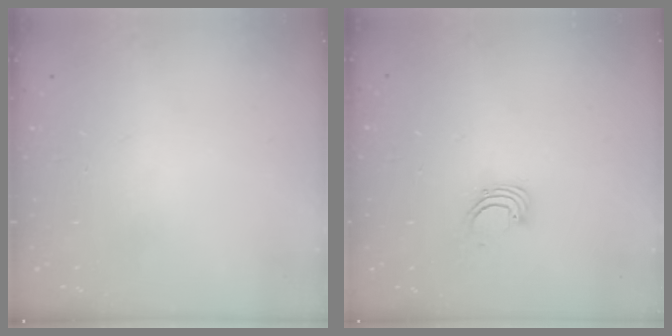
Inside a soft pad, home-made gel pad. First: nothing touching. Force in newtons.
{"total": 2.2, "press": 2.2, "slide": 0.2}